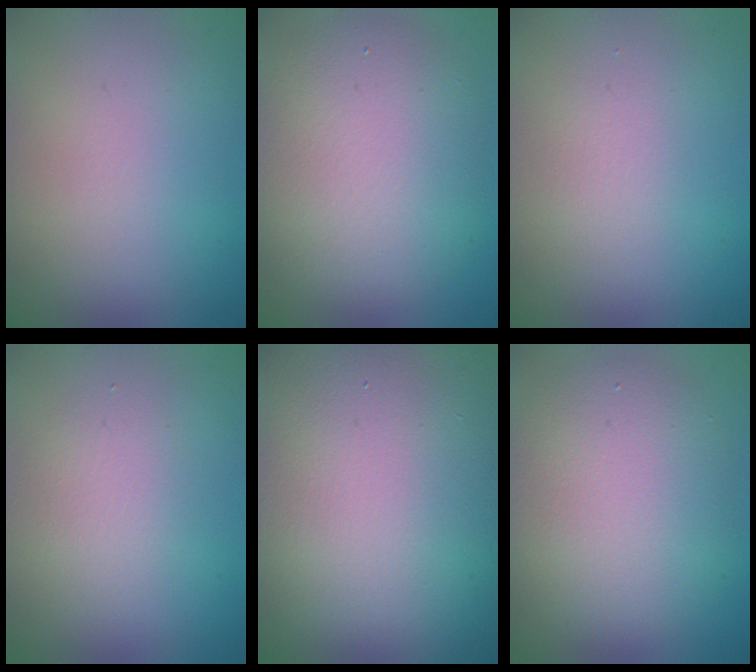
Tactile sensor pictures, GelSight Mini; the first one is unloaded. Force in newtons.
{"total": 7.5, "press": 7.5, "slide": 0.8}
{"total": 1.0, "press": 1.0, "slide": 0.1}
{"total": 1.8, "press": 1.8, "slide": 0.0}
{"total": 22.9, "press": 22.8, "slide": 0.9}
{"total": 6.3, "press": 6.3, "slide": 0.5}